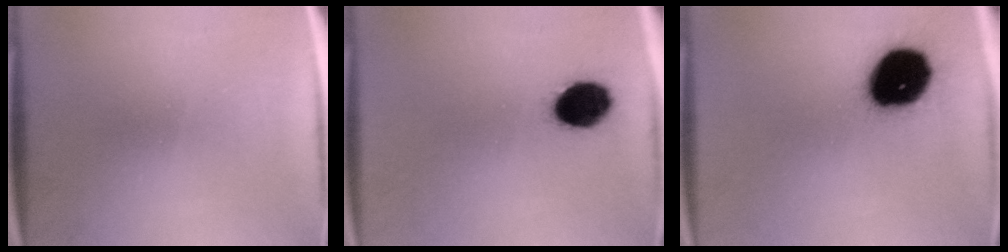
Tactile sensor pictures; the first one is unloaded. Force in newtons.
{"total": 9.4}
{"total": 19.1}